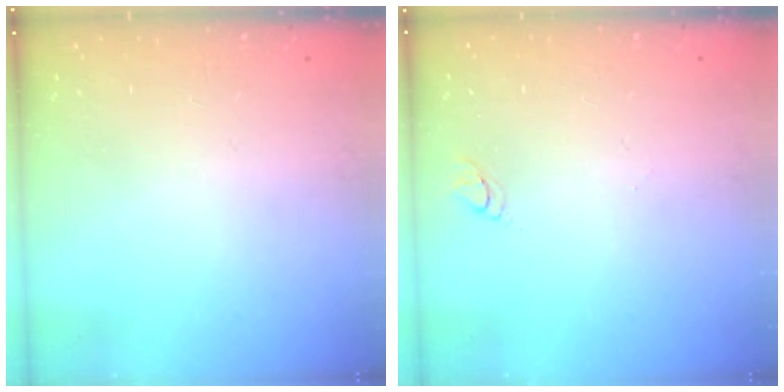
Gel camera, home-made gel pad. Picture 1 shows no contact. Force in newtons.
{"total": 2.8, "press": 2.8, "slide": 0.3}